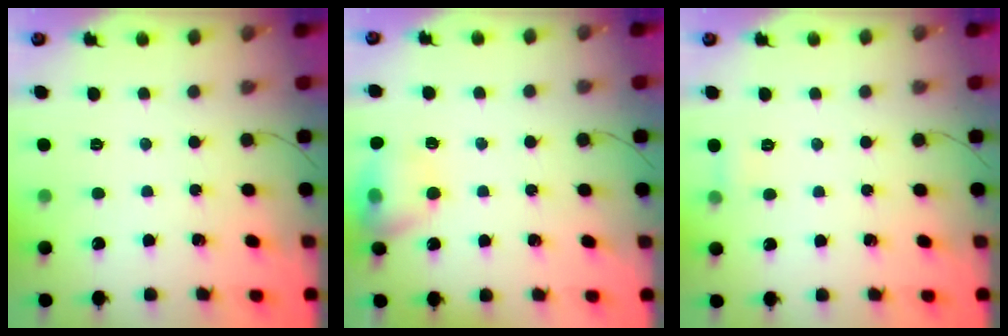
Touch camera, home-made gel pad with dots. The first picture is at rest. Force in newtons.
{"total": 12.8, "press": 12.7, "slide": 1.5}
{"total": 5.0, "press": 4.8, "slide": 1.5}